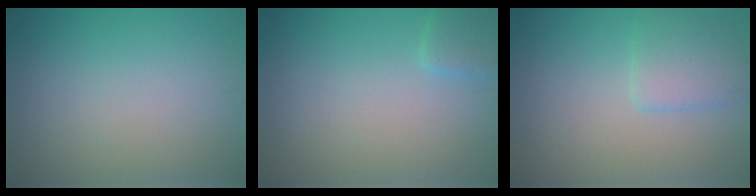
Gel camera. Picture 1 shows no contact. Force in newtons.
{"total": 1.6, "press": 1.6, "slide": 0.1}
{"total": 2.6, "press": 2.6, "slide": 0.1}